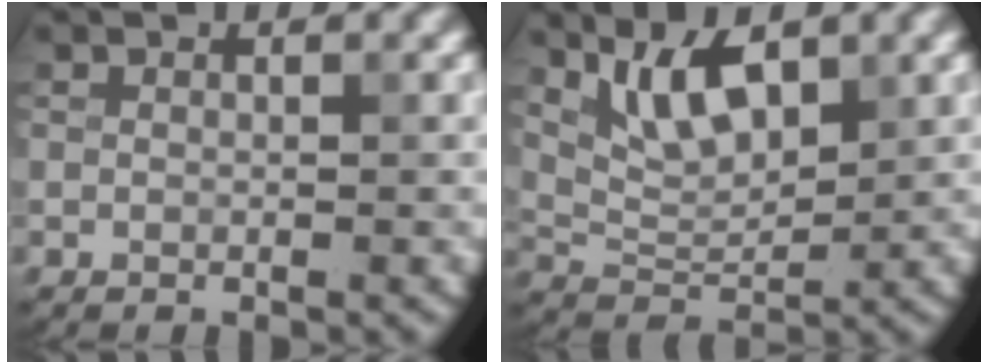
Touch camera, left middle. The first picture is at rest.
{"total": 4.8, "force": [2.7, 2.0, 3.4], "torque": [-0.070, -0.008, 0.054]}